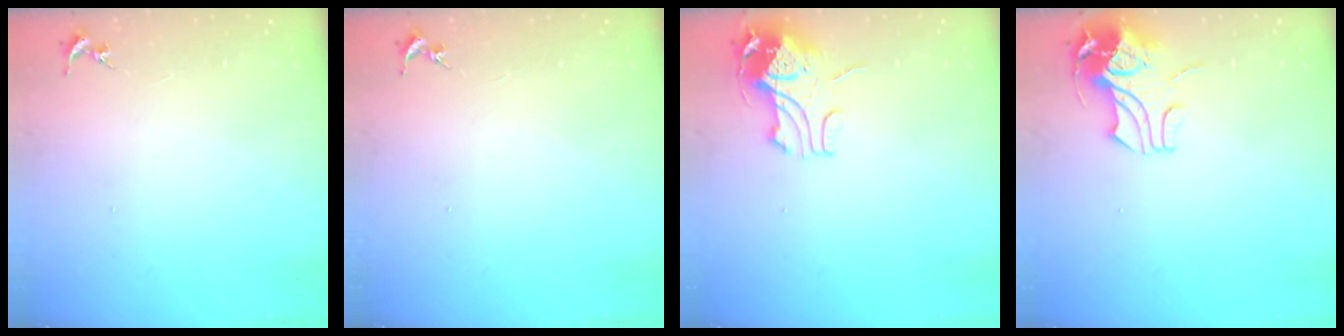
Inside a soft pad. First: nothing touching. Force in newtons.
{"total": 0.0}
{"total": 9.3, "press": 9.3, "slide": 0.8}
{"total": 9.0, "press": 8.9, "slide": 0.9}